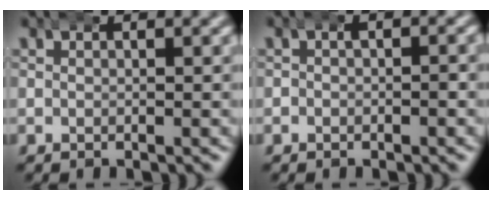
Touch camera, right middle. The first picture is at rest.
{"total": 1.2, "force": [-0.1, 1.0, 0.8], "torque": [-0.008, 0.008, -0.008]}